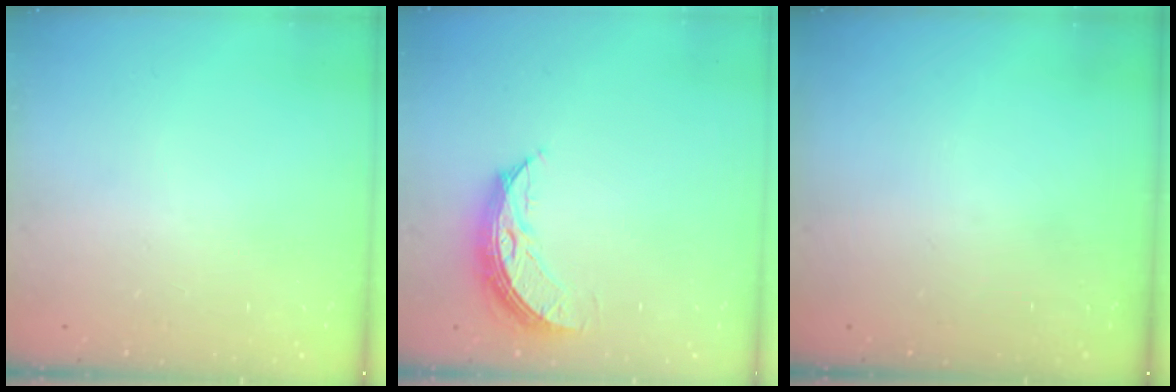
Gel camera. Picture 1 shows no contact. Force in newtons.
{"total": 9.3, "press": 9.3, "slide": 0.0}
{"total": 0.0}